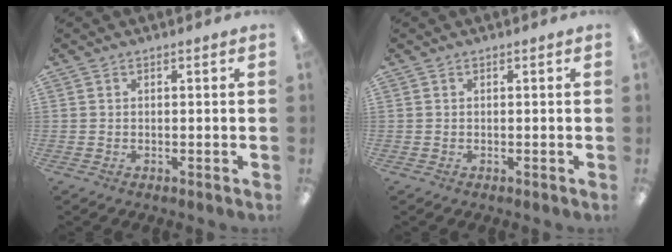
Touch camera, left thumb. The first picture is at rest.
{"total": 0.0}